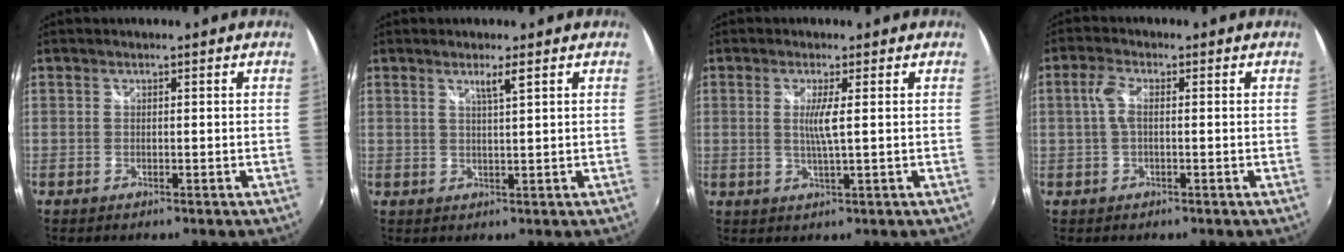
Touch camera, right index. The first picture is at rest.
{"total": 2.3, "force": [1.4, -0.4, 1.8], "torque": [-0.031, -0.003, 0.024]}
{"total": 3.4, "force": [0.5, -0.4, 3.4], "torque": [-0.062, -0.007, 0.007]}
{"total": 3.3, "force": [0.1, 1.2, 3.1], "torque": [-0.066, 0.005, 0.005]}